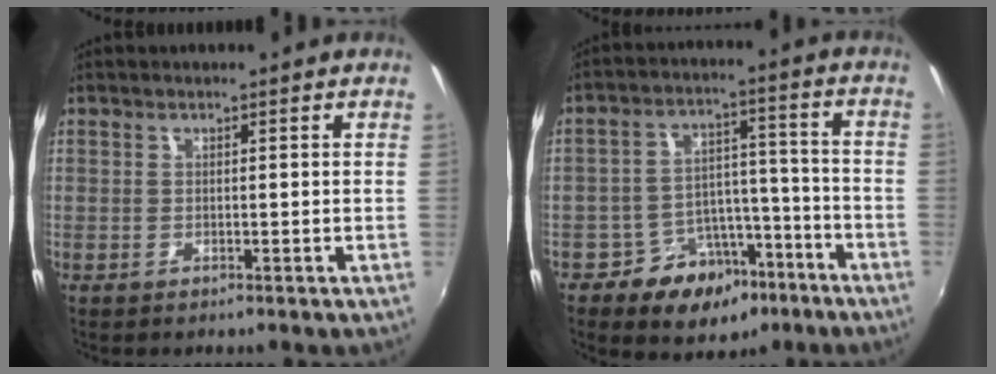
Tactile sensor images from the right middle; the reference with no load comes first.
{"total": 12.5, "force": [-7.6, 8.4, 5.2], "torque": [-0.098, 0.029, -0.097]}